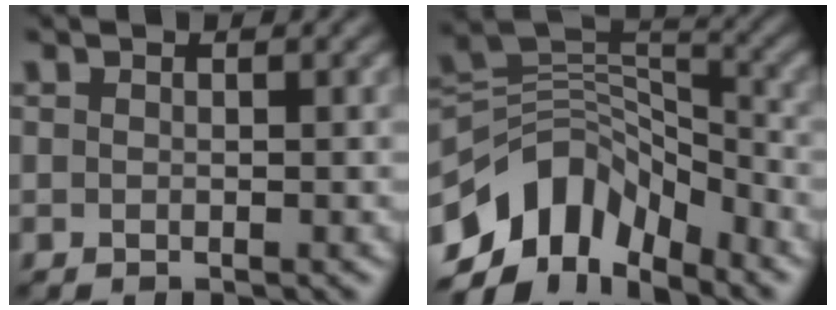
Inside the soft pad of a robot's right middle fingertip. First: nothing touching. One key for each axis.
{"total": 8.9, "fx": -5.5, "fy": 5.4, "fz": 4.5, "tx": -0.068, "ty": 0.005, "tz": -0.109}